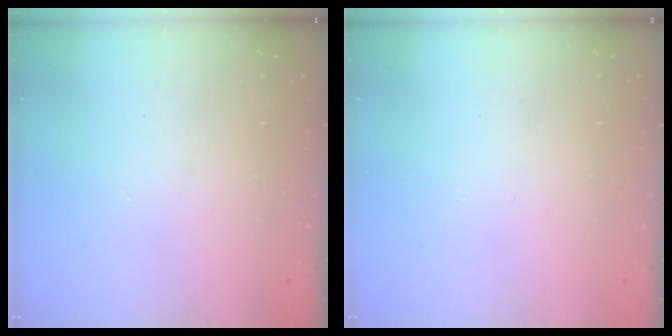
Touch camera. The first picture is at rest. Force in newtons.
{"total": 0.0}